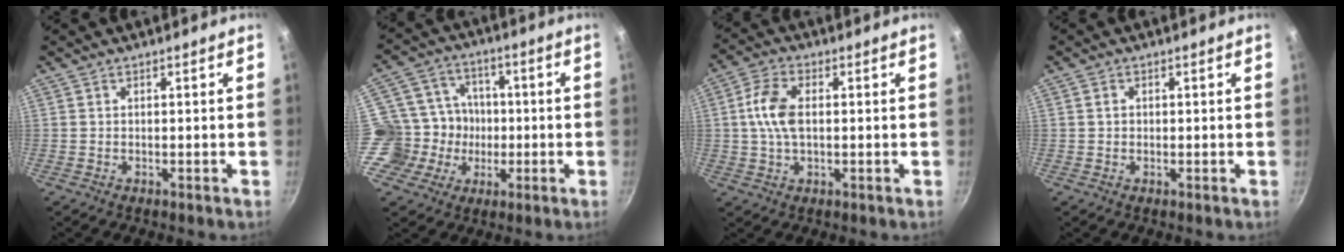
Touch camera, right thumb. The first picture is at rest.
{"total": 12.6, "force": [-2.0, 11.6, 4.4], "torque": [-0.043, 0.031, -0.043]}
{"total": 7.9, "force": [0.7, 4.6, 6.4], "torque": [-0.122, 0.016, 0.007]}
{"total": 1.5, "force": [0.2, 1.2, 0.7], "torque": [-0.009, 0.006, 0.004]}